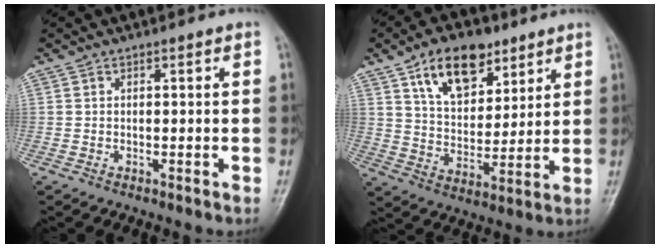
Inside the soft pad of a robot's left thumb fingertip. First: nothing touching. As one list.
[{"total": 13.7, "force": [7.9, 7.7, 8.1], "torque": [-0.098, -0.039, 0.139]}]